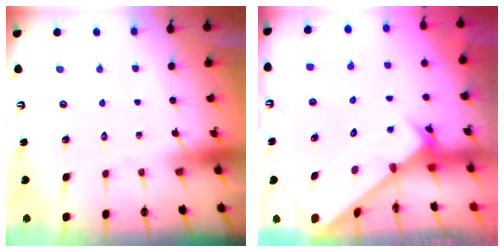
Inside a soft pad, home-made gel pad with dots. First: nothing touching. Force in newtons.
{"total": 2.5, "press": 2.5, "slide": 0.2}